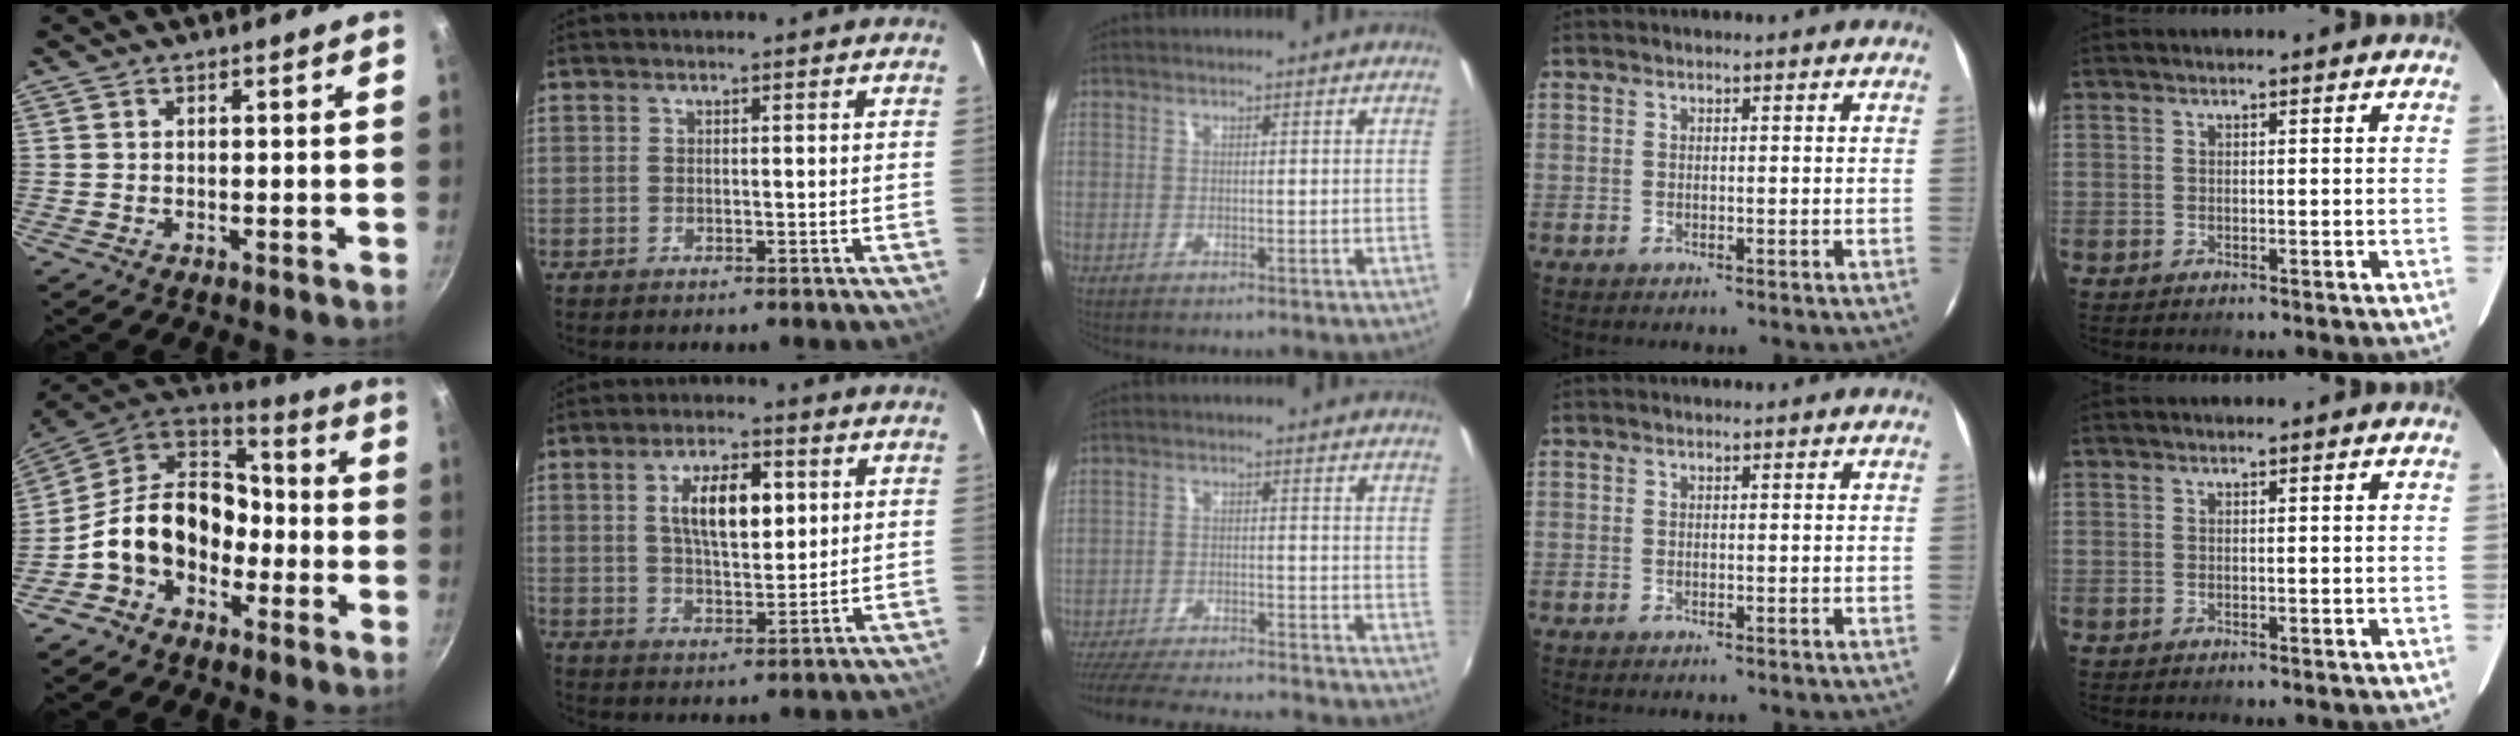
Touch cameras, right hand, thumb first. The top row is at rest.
{"thumb": {"total": 16.6, "force": [-4.2, 12.5, 10.1], "torque": [-0.143, 0.063, -0.090]}, "index": {"total": 10.1, "force": [2.8, 4.1, 8.7], "torque": [-0.155, 0.010, 0.052]}, "middle": {"total": 21.1, "force": [-19.0, 2.8, 8.7], "torque": [-0.173, -0.019, -0.276]}}